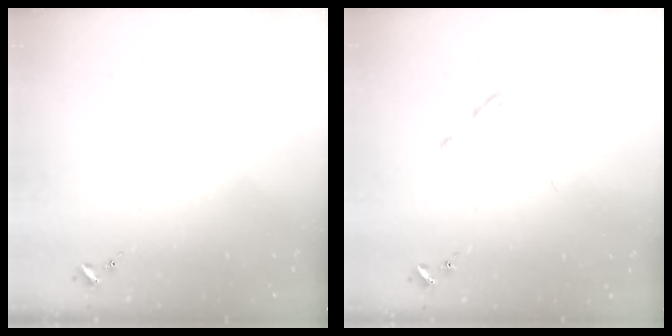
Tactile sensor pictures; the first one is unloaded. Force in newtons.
{"total": 2.3, "press": 2.3, "slide": 0.3}